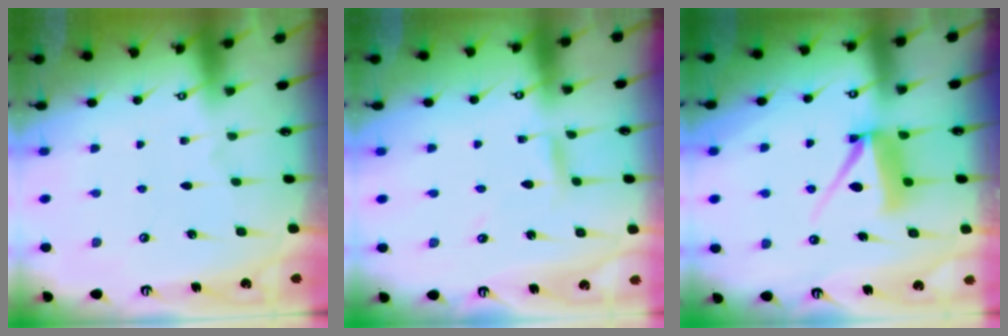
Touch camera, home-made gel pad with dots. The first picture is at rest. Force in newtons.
{"total": 2.9, "press": 2.9, "slide": 0.0}
{"total": 8.0, "press": 7.9, "slide": 0.7}